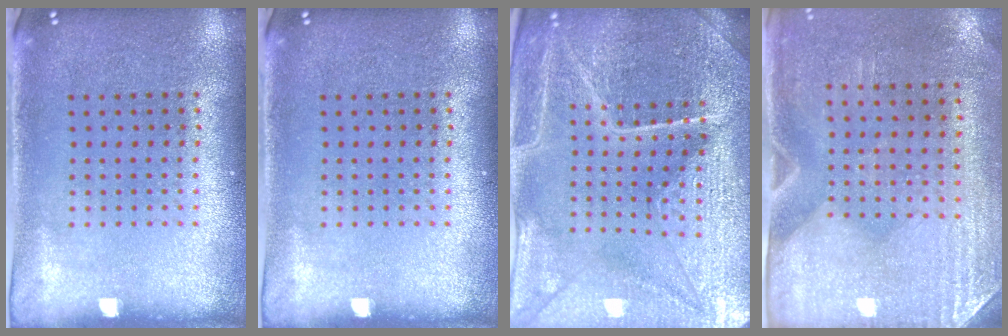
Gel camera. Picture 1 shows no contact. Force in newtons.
{"total": 0.0}
{"total": 5.2, "press": 4.9, "slide": 1.9}
{"total": 2.9, "press": 2.5, "slide": 1.5}